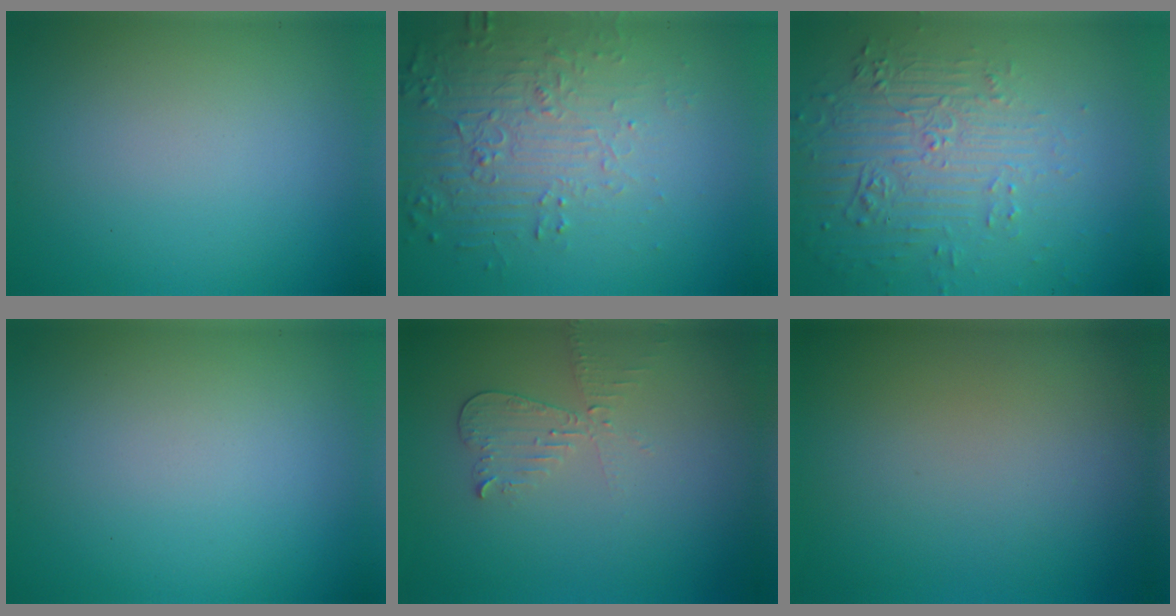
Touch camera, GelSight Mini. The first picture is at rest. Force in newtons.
{"total": 6.0, "press": 3.9, "slide": 4.6}
{"total": 6.0, "press": 3.6, "slide": 4.8}
{"total": 0.0}
{"total": 2.1, "press": 2.1, "slide": 0.1}
{"total": 0.0}